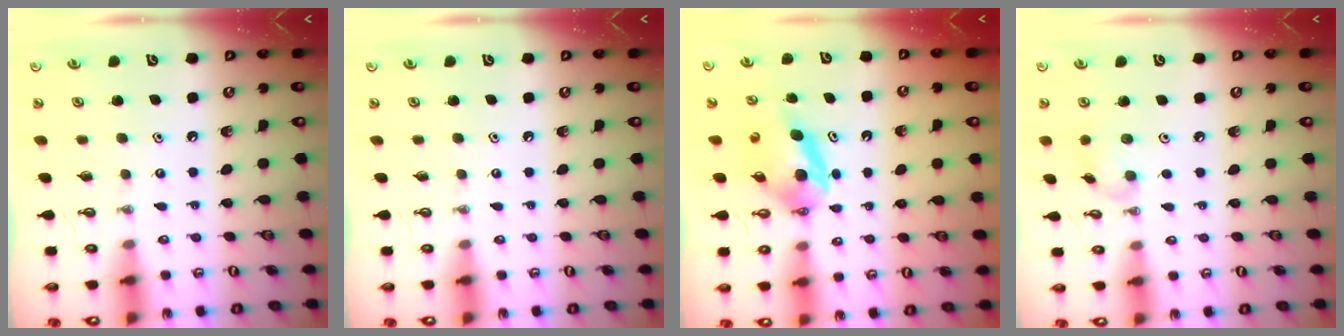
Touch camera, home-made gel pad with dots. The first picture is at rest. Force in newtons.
{"total": 0.0}
{"total": 5.9, "press": 5.8, "slide": 1.0}
{"total": 5.9, "press": 5.8, "slide": 1.2}